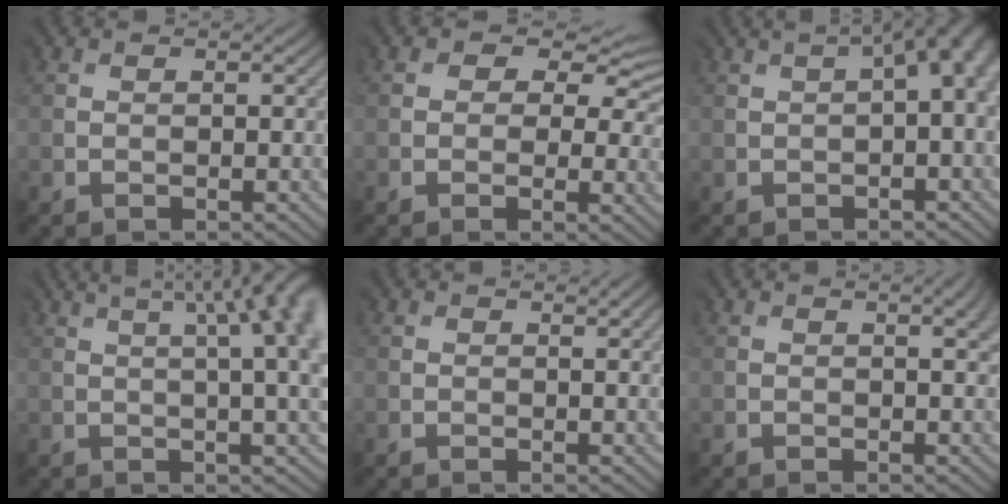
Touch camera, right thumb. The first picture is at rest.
{"total": 7.4, "force": [1.8, 5.0, 5.1], "torque": [-0.061, 0.000, 0.035]}
{"total": 5.9, "force": [0.3, 2.1, 5.5], "torque": [-0.065, 0.013, 0.006]}
{"total": 15.3, "force": [4.6, 5.3, 13.6], "torque": [-0.132, 0.067, 0.059]}
{"total": 1.0, "force": [0.6, -0.1, 0.8], "torque": [-0.016, 0.001, 0.010]}
{"total": 2.9, "force": [0.6, 0.8, 2.8], "torque": [-0.026, 0.005, 0.010]}